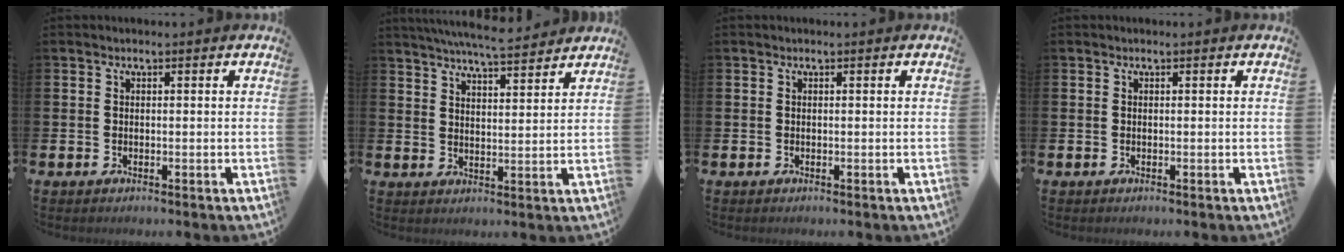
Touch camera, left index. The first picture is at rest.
{"total": 6.6, "force": [6.4, 0.0, 1.5], "torque": [-0.038, -0.035, 0.113]}
{"total": 0.0}
{"total": 0.0}